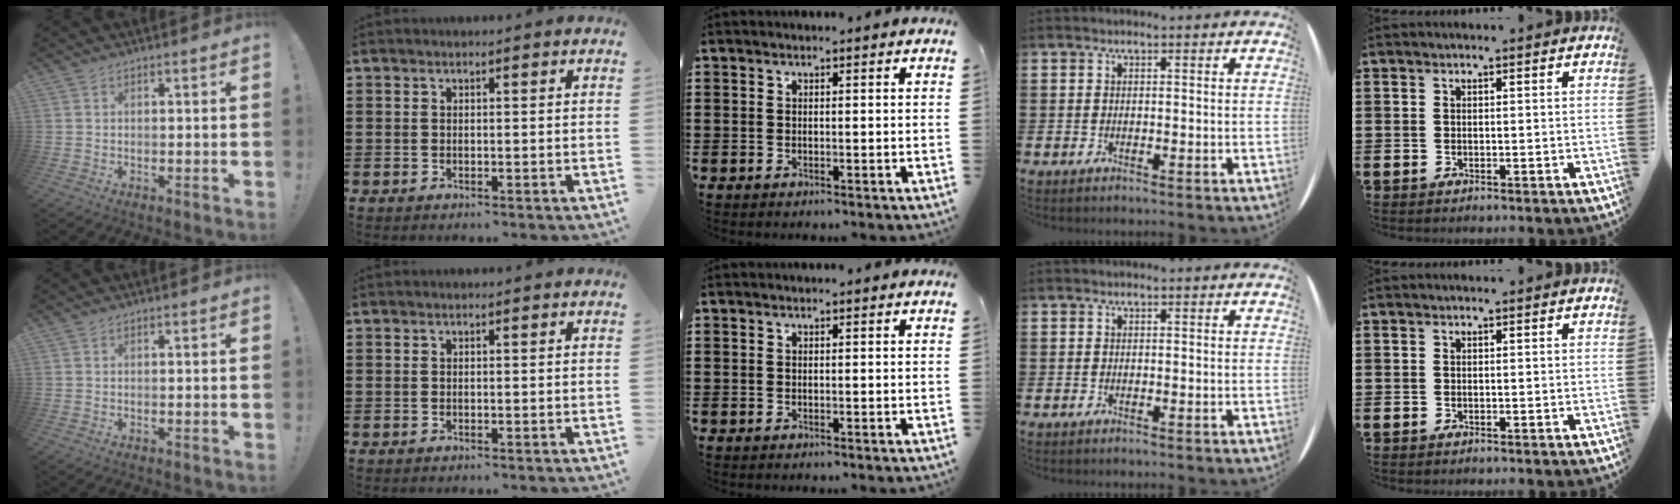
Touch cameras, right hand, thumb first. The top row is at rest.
{}